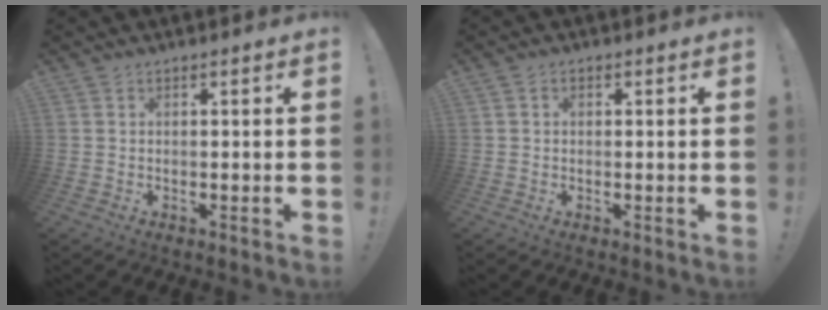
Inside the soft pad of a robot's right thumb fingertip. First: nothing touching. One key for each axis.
{"total": 1.2, "fx": 0.0, "fy": 1.0, "fz": 0.6, "tx": -0.005, "ty": 0.001, "tz": -0.002}